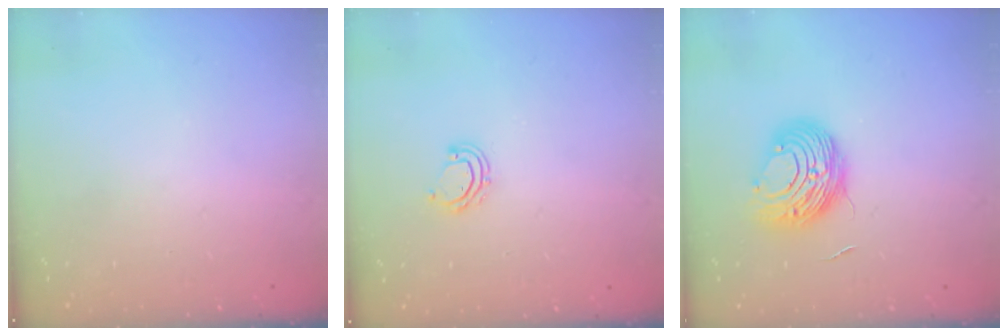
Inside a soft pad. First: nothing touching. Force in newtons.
{"total": 4.5, "press": 4.4, "slide": 0.4}
{"total": 9.7, "press": 9.6, "slide": 0.6}